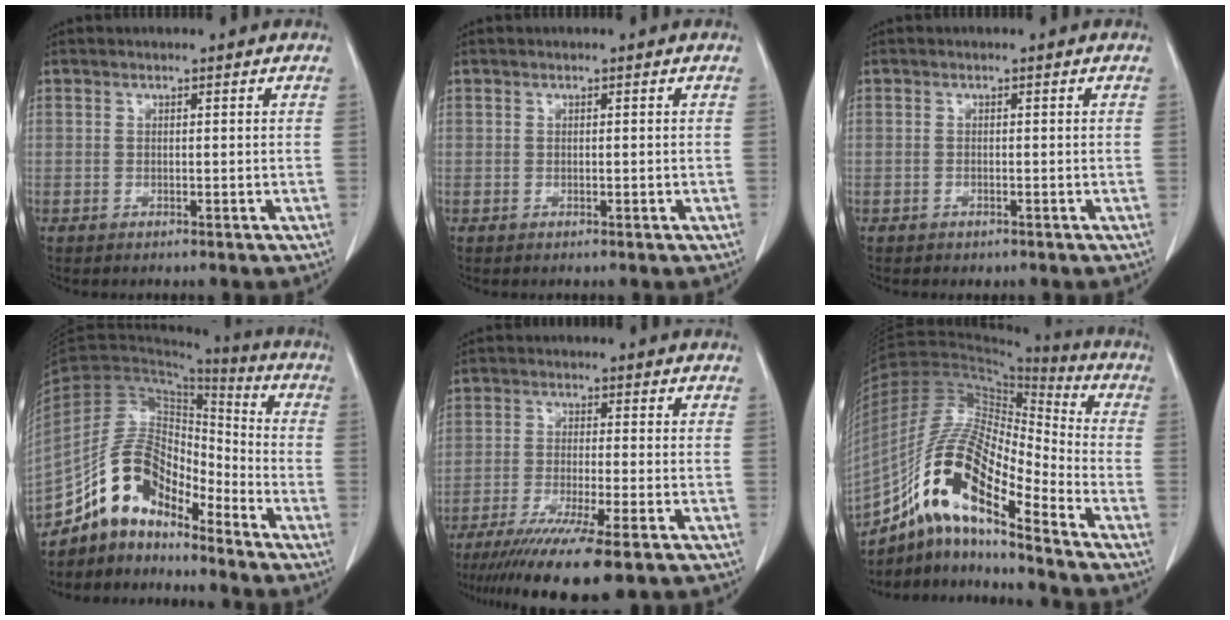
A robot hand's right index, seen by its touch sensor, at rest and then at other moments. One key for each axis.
{"total": 0.0}
{"total": 0.6, "fx": -0.4, "fy": 0.4, "fz": 0.2, "tx": -0.008, "ty": 0.000, "tz": -0.004}
{"total": 13.2, "fx": -10.4, "fy": 5.3, "fz": 6.0, "tx": -0.112, "ty": 0.049, "tz": -0.192}
{"total": 13.5, "fx": -9.7, "fy": 0.7, "fz": 9.4, "tx": -0.157, "ty": -0.039, "tz": -0.155}
{"total": 17.7, "fx": -10.3, "fy": 3.8, "fz": 13.9, "tx": -0.272, "ty": 0.019, "tz": -0.182}